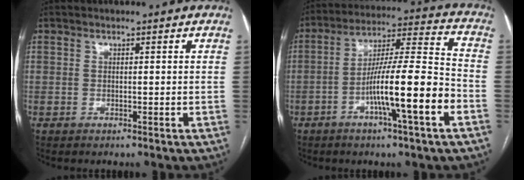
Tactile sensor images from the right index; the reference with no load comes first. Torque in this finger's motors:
{"motor_torque": [1.64, -0.50, 1.05, 0.21]}